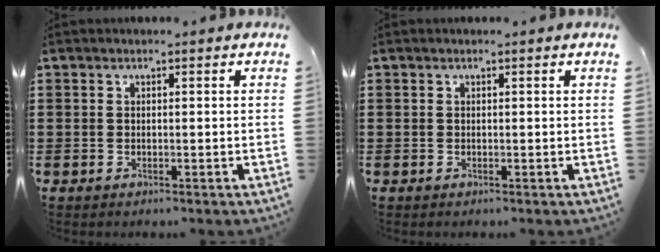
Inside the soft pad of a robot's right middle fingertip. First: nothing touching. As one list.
[{"total": 0.0}]